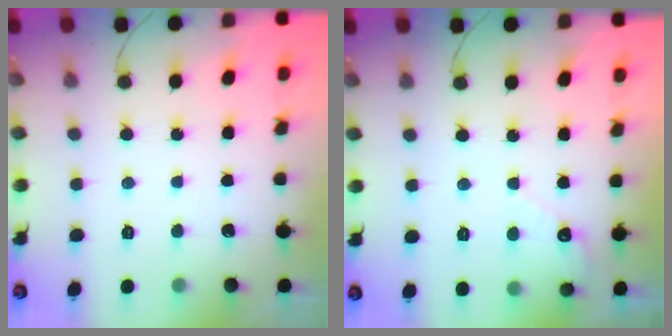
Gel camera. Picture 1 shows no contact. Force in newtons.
{"total": 2.7, "press": 2.7, "slide": 0.2}